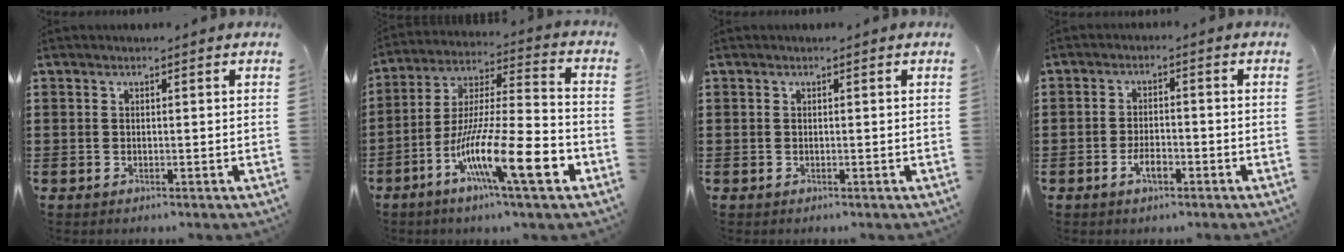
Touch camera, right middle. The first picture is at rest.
{"total": 15.8, "force": [-7.8, 2.5, 13.5], "torque": [-0.255, -0.004, -0.136]}
{"total": 0.0}
{"total": 3.1, "force": [-1.5, 1.2, 2.4], "torque": [-0.042, 0.005, -0.028]}